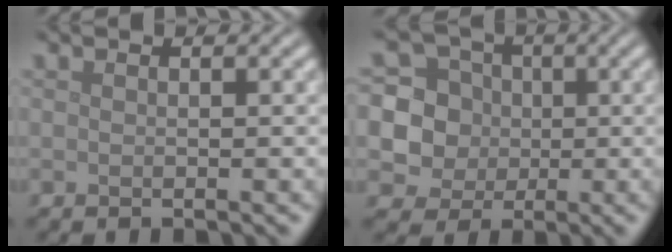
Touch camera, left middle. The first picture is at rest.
{"total": 8.8, "force": [0.6, 8.4, 2.7], "torque": [-0.068, 0.031, 0.005]}